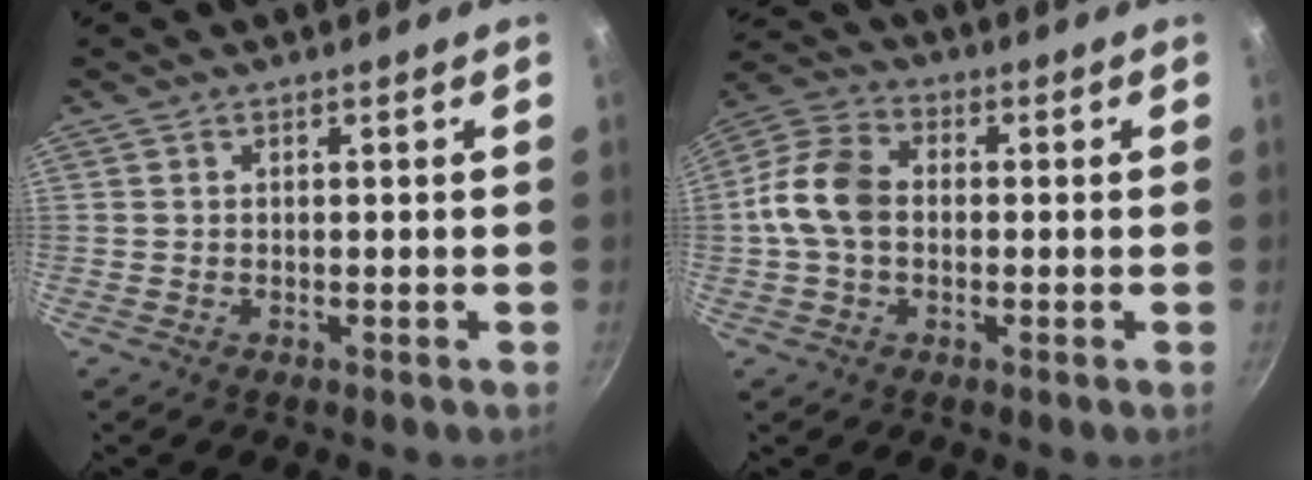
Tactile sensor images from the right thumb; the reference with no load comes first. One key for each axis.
{"total": 10.4, "fx": -0.4, "fy": 7.4, "fz": 7.3, "tx": -0.129, "ty": 0.028, "tz": -0.024}